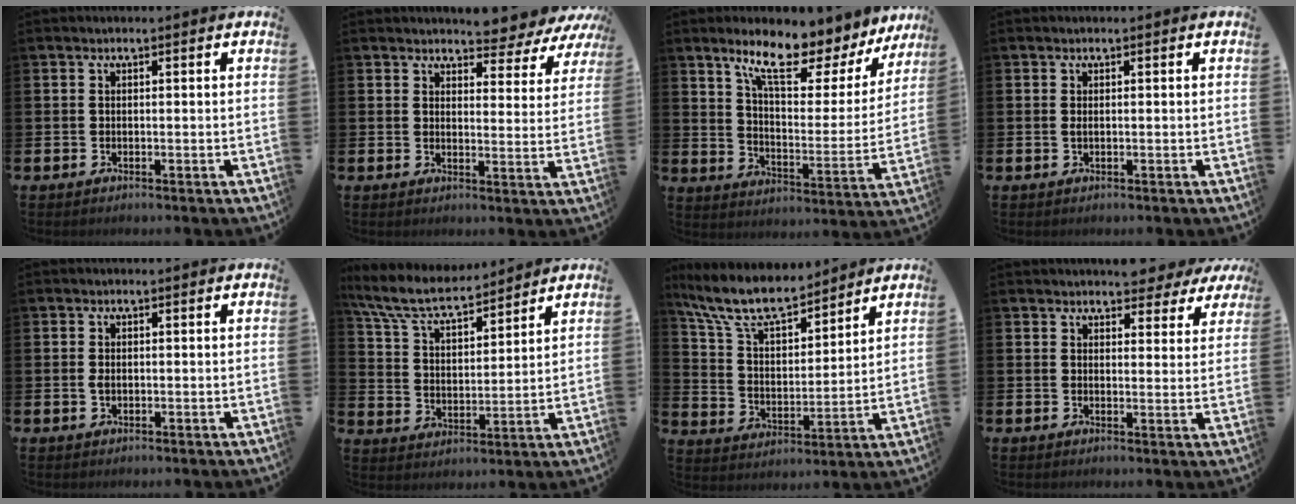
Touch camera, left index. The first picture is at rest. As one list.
[{"total": 4.3, "force": [4.2, 1.0, 0.1], "torque": [-0.004, -0.043, 0.067]}, {"total": 11.0, "force": [9.1, 2.7, 5.6], "torque": [-0.113, -0.055, 0.150]}, {"total": 0.5, "force": [0.1, 0.0, 0.5], "torque": [-0.005, -0.004, 0.002]}, {"total": 1.0, "force": [0.0, 0.6, 0.9], "torque": [-0.020, 0.004, 0.000]}, {"total": 7.6, "force": [6.9, 1.8, 2.6], "torque": [-0.087, -0.041, 0.124]}, {"total": 9.8, "force": [8.6, 2.6, 3.9], "torque": [-0.118, -0.045, 0.156]}, {"total": 3.7, "force": [3.5, 1.2, 0.2], "torque": [0.003, -0.021, 0.061]}]